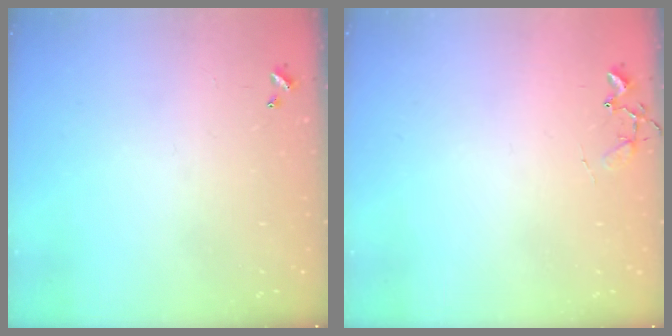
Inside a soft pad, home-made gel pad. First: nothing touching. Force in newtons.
{"total": 8.0, "press": 8.0, "slide": 0.4}